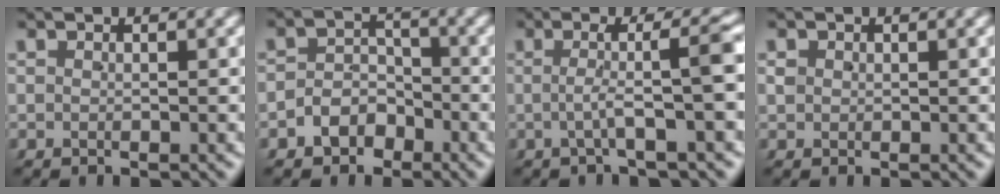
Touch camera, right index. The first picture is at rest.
{"total": 3.7, "force": [-2.5, 2.7, 0.5], "torque": [0.001, 0.001, -0.048]}
{"total": 3.7, "force": [-0.8, -0.6, 3.6], "torque": [-0.057, 0.003, -0.011]}
{"total": 0.6, "force": [0.2, 0.6, 0.1], "torque": [0.001, -0.002, 0.008]}